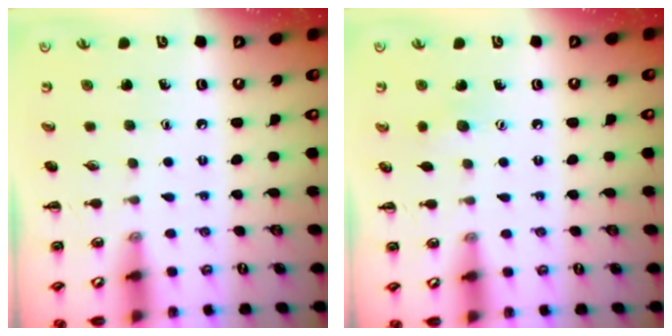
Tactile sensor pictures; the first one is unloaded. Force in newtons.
{"total": 5.3, "press": 5.1, "slide": 1.3}